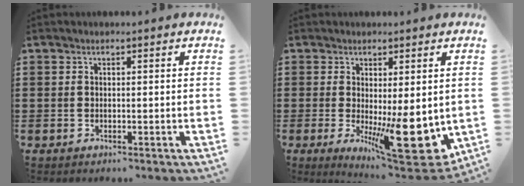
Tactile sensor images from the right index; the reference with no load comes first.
{"total": 11.2, "force": [-2.6, 3.2, 10.4], "torque": [-0.139, -0.017, -0.033]}